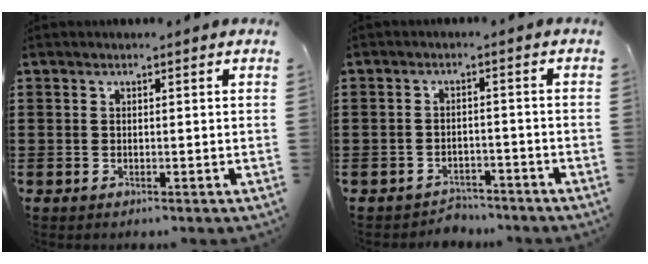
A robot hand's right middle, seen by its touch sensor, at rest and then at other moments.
{"total": 3.1, "force": [-3.0, 0.8, -0.3], "torque": [-0.003, 0.001, -0.067]}